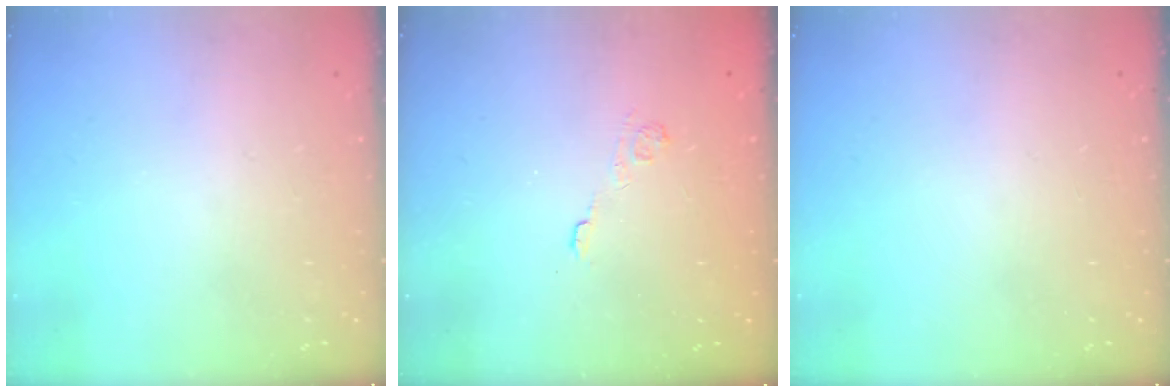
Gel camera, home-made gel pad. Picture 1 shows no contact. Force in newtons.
{"total": 2.5, "press": 2.1, "slide": 1.4}
{"total": 0.0}